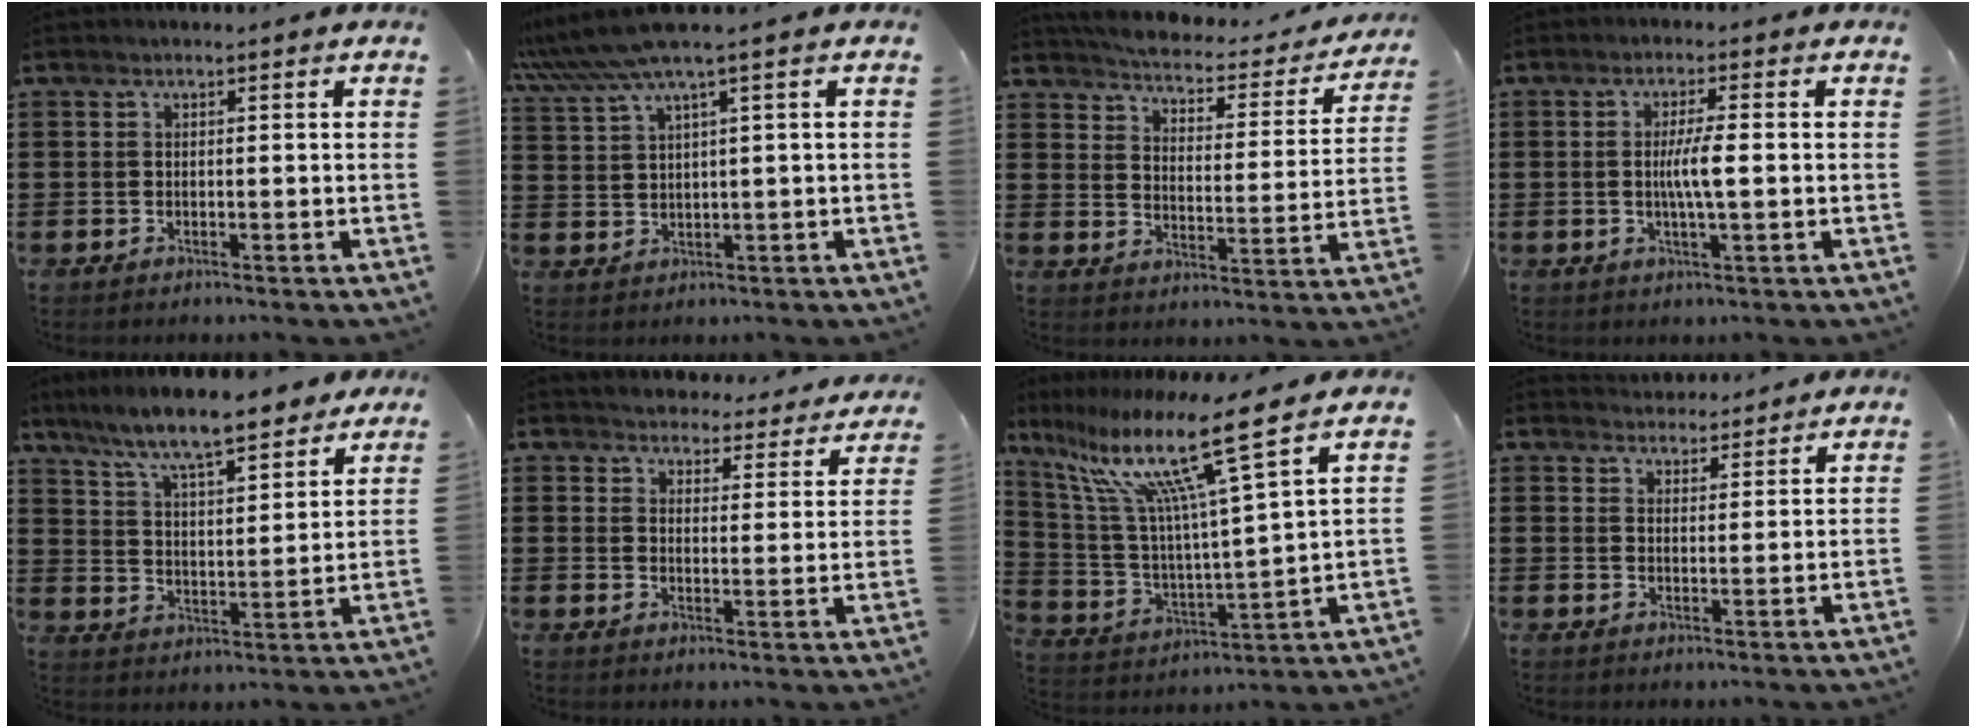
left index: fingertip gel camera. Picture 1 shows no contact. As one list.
[{"total": 5.6, "force": [3.3, -0.3, 4.4], "torque": [-0.103, -0.017, 0.055]}, {"total": 3.5, "force": [3.4, 0.3, 1.0], "torque": [-0.041, -0.028, 0.050]}, {"total": 4.4, "force": [-0.1, 0.5, 4.4], "torque": [-0.080, -0.001, -0.006]}, {"total": 8.7, "force": [7.5, 1.0, 4.2], "torque": [-0.111, -0.034, 0.129]}, {"total": 4.2, "force": [4.2, 0.3, -0.2], "torque": [-0.010, -0.031, 0.071]}, {"total": 15.3, "force": [10.3, 0.7, 11.2], "torque": [-0.246, -0.061, 0.161]}, {"total": 3.2, "force": [3.1, 0.8, -0.2], "torque": [-0.007, -0.007, 0.060]}]